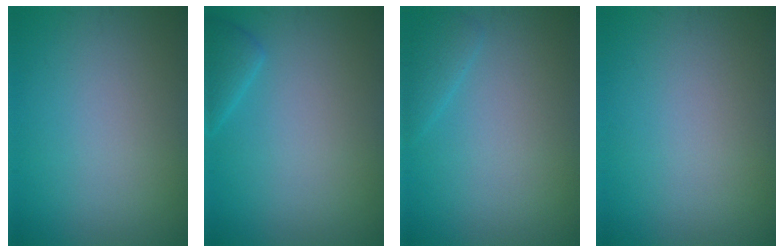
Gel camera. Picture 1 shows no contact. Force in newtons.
{"total": 1.6, "press": 1.6, "slide": 0.2}
{"total": 1.3, "press": 1.3, "slide": 0.1}
{"total": 0.0}